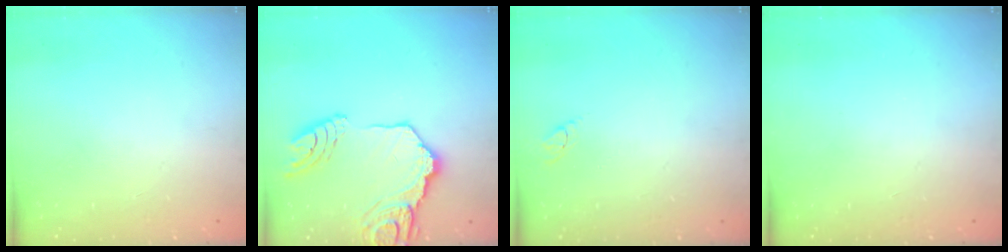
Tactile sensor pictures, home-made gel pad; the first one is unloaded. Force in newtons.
{"total": 16.5, "press": 16.4, "slide": 1.7}
{"total": 3.5, "press": 3.5, "slide": 0.2}
{"total": 0.0}